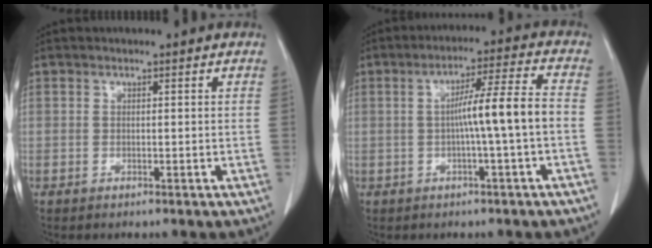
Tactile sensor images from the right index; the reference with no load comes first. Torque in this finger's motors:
{"motor_torque": [1.50, -0.38, 0.76, 0.18]}